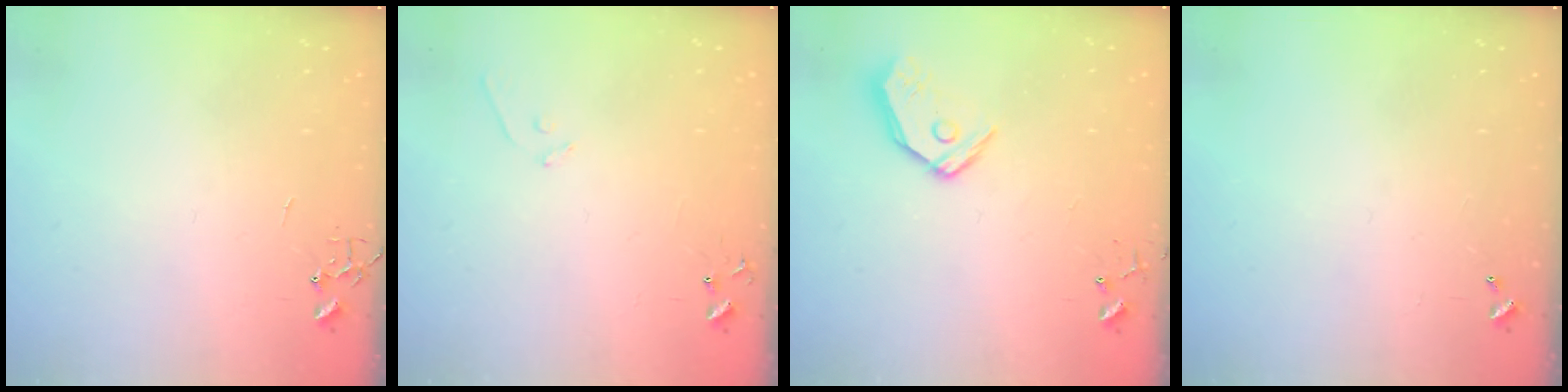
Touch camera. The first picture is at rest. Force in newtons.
{"total": 5.3, "press": 5.3, "slide": 0.4}
{"total": 11.1, "press": 11.0, "slide": 1.7}
{"total": 0.0}